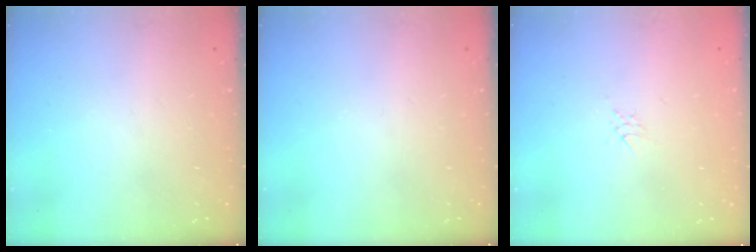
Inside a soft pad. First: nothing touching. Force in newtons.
{"total": 0.0}
{"total": 2.2, "press": 2.2, "slide": 0.4}